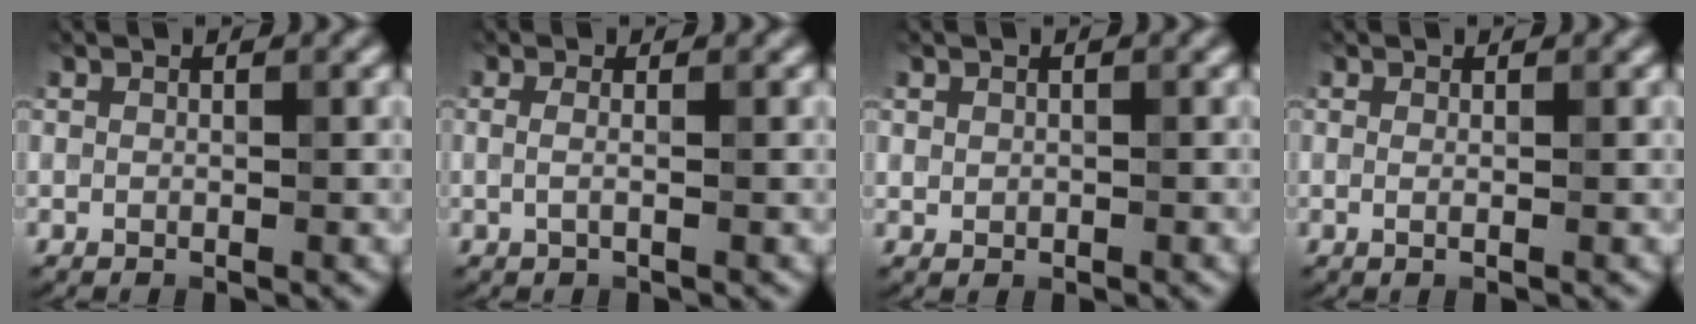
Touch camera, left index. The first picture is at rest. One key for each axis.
{"total": 1.2, "fx": 0.0, "fy": 0.4, "fz": 1.2, "tx": -0.022, "ty": -0.006, "tz": -0.007}
{"total": 0.6, "fx": 0.2, "fy": 0.6, "fz": 0.2, "tx": 0.000, "ty": -0.003, "tz": 0.005}
{"total": 0.9, "fx": 0.0, "fy": 0.3, "fz": 0.9, "tx": -0.010, "ty": -0.003, "tz": -0.003}